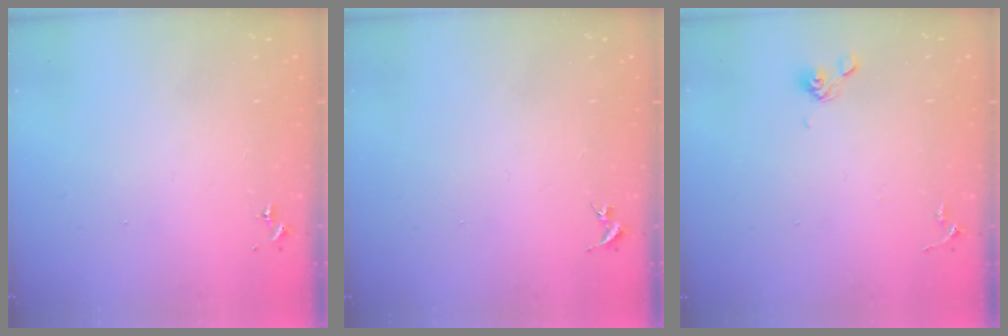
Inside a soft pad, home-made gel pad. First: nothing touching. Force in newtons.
{"total": 0.0}
{"total": 6.3, "press": 6.0, "slide": 2.1}